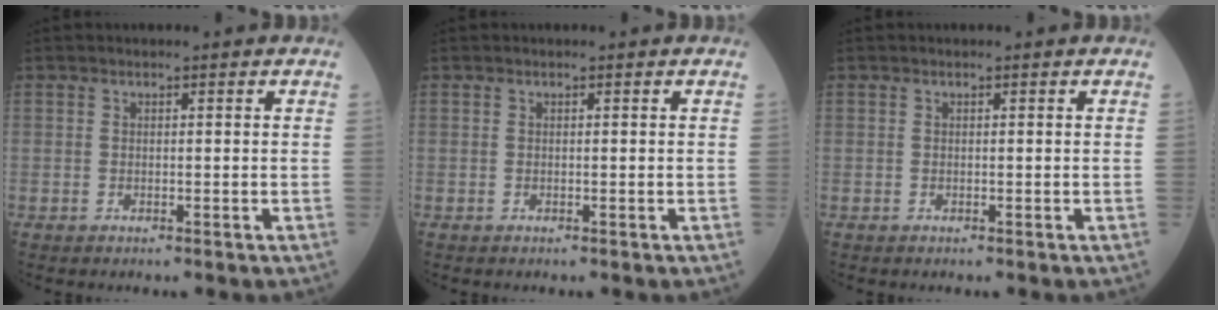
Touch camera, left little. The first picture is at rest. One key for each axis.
{"total": 0.0}
{"total": 0.0}